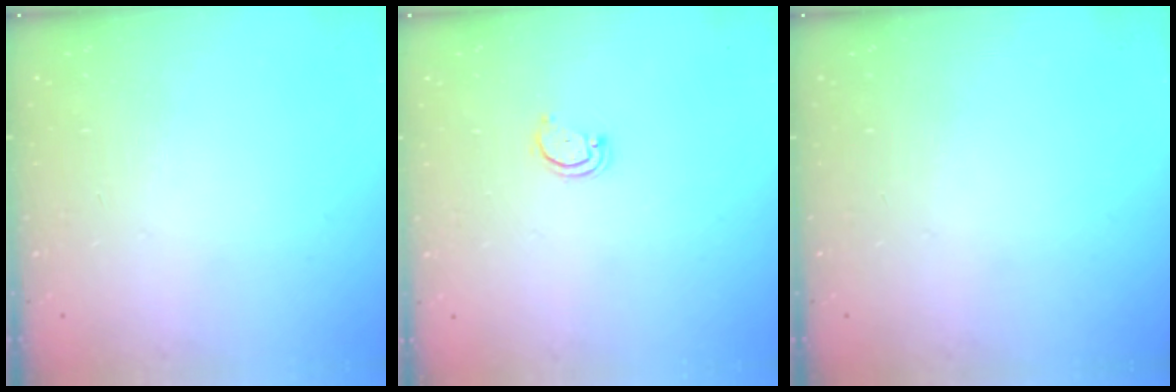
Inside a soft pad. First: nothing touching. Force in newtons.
{"total": 2.2, "press": 2.2, "slide": 0.2}
{"total": 0.0}